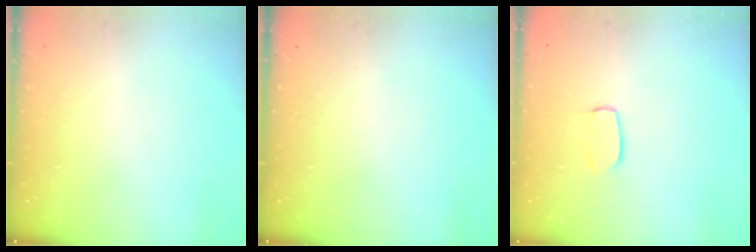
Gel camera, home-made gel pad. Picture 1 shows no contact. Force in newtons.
{"total": 0.0}
{"total": 5.6, "press": 5.6, "slide": 0.2}